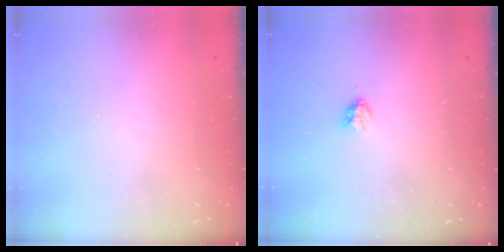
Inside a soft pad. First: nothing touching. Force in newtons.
{"total": 2.9, "press": 2.9, "slide": 0.5}